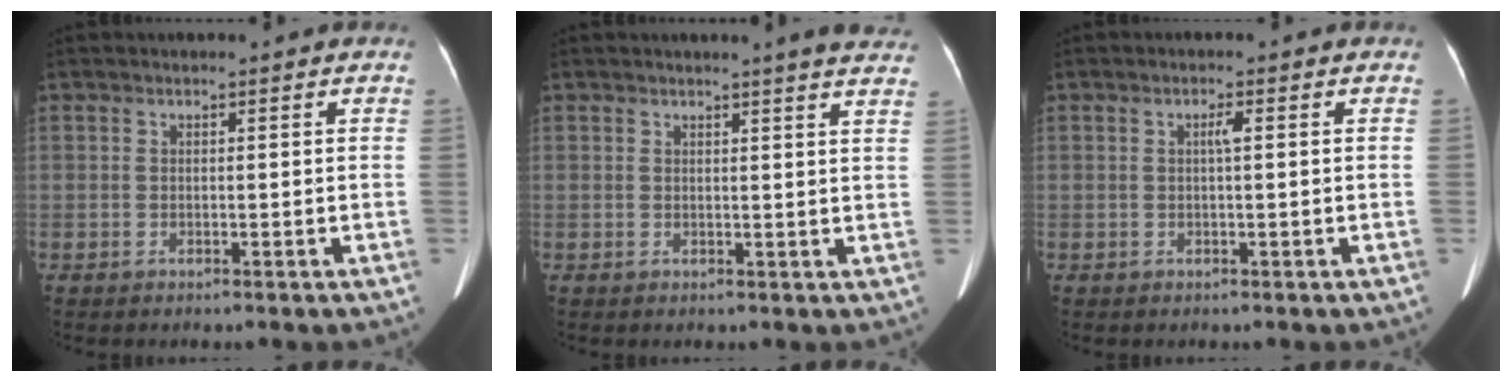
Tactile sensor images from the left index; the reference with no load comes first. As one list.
[{"total": 7.6, "force": [6.9, -0.1, 3.2], "torque": [-0.031, -0.009, 0.054]}, {"total": 1.3, "force": [0.2, 0.1, 1.3], "torque": [-0.028, 0.000, 0.004]}]